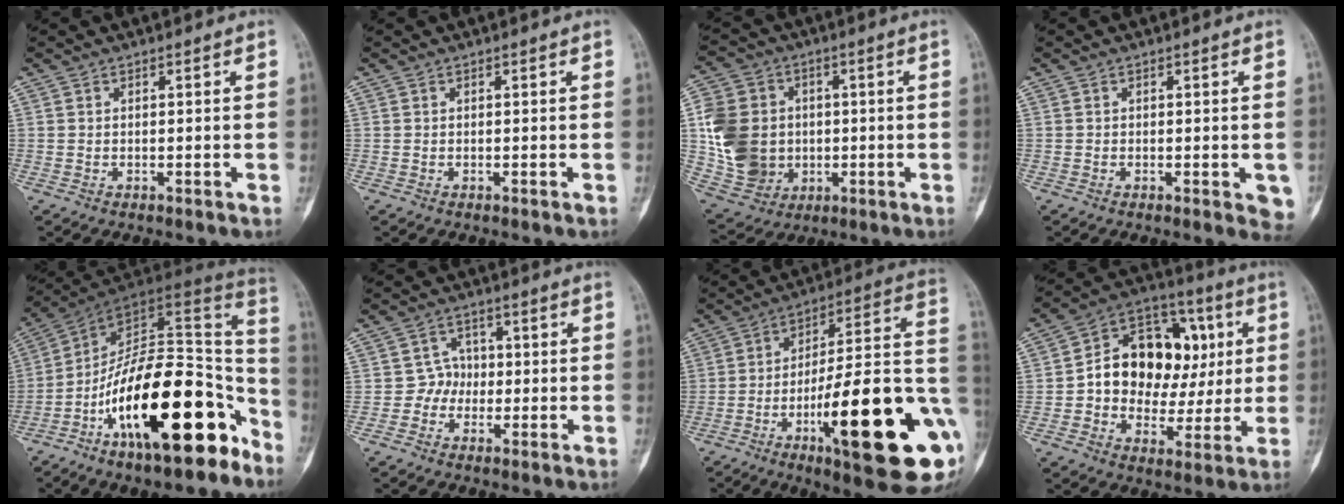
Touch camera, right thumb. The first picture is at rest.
{"total": 0.0}
{"total": 16.5, "force": [-0.5, 14.3, 8.3], "torque": [-0.138, 0.012, 0.005]}
{"total": 4.0, "force": [-1.1, 1.6, 3.5], "torque": [-0.021, -0.005, -0.013]}
{"total": 24.6, "force": [-12.7, 10.2, 18.4], "torque": [-0.223, 0.105, -0.203]}
{"total": 4.1, "force": [-0.8, 3.9, 1.1], "torque": [0.015, 0.015, -0.025]}
{"total": 29.1, "force": [-8.8, 6.8, 26.9], "torque": [-0.344, 0.018, -0.125]}
{"total": 19.3, "force": [2.2, 14.2, 12.8], "torque": [-0.142, 0.031, 0.036]}